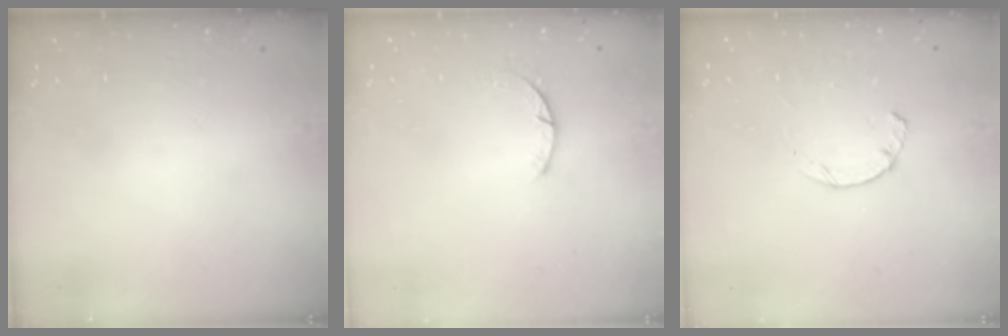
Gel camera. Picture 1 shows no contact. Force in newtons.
{"total": 1.2, "press": 1.2, "slide": 0.3}
{"total": 1.9, "press": 1.9, "slide": 0.3}